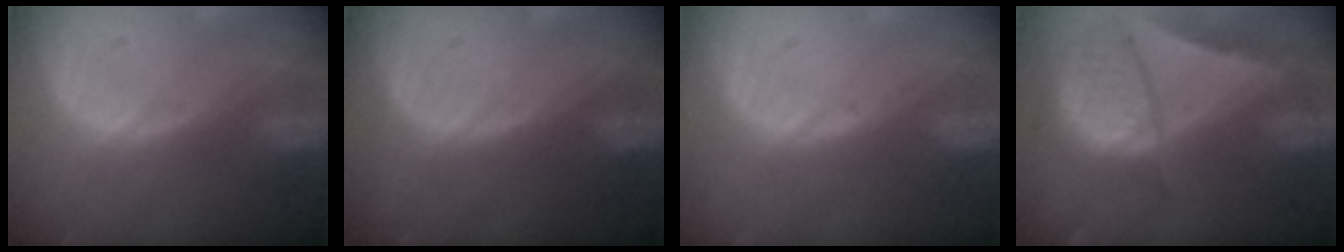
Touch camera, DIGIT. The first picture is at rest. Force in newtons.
{"total": 0.0}
{"total": 0.6, "press": 0.5, "slide": 0.3}
{"total": 9.6, "press": 8.2, "slide": 5.0}